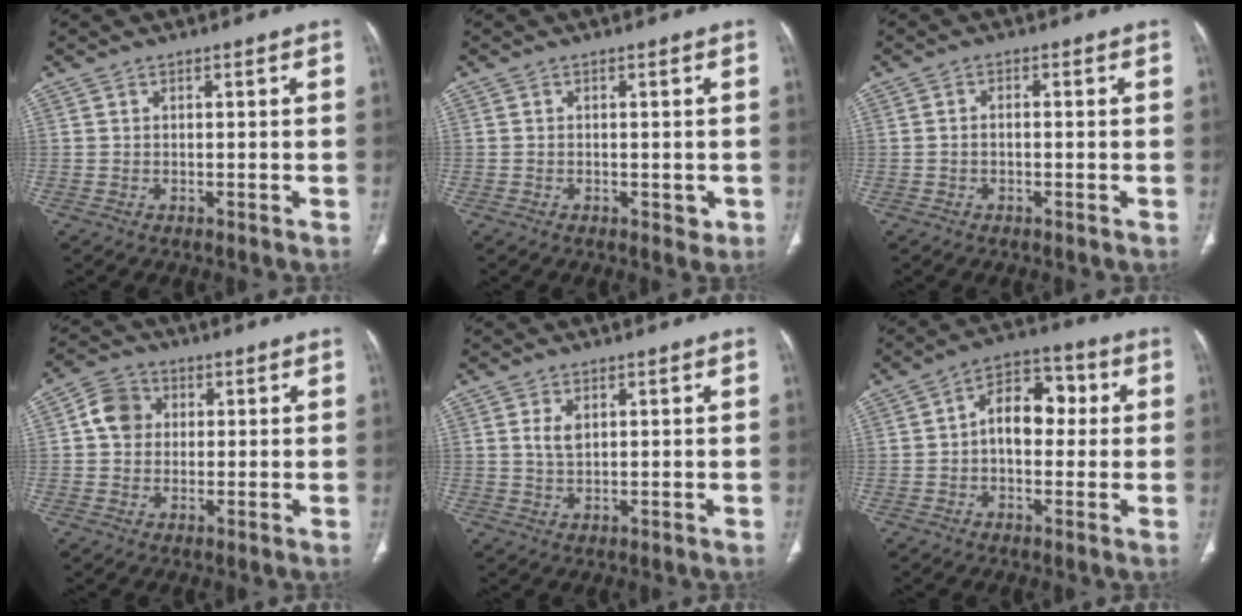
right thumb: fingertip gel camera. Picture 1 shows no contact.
{"total": 1.7, "force": [-0.5, 1.1, 1.2], "torque": [-0.008, -0.001, -0.004]}
{"total": 1.2, "force": [-0.4, 0.7, 1.0], "torque": [-0.016, 0.006, -0.007]}
{"total": 6.2, "force": [1.0, 5.4, 2.9], "torque": [-0.039, 0.009, 0.009]}
{"total": 2.9, "force": [0.9, 1.6, 2.2], "torque": [-0.042, -0.003, 0.021]}
{"total": 10.1, "force": [0.6, 6.6, 7.6], "torque": [-0.088, 0.031, -0.001]}